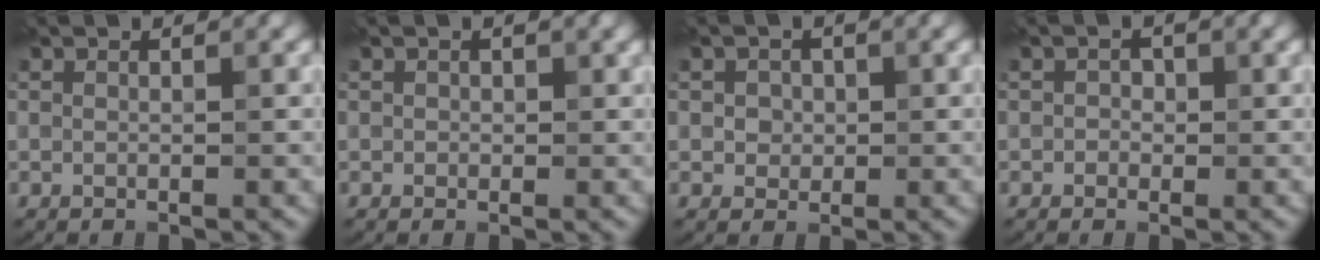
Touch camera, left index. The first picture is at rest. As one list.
[{"total": 0.7, "force": [0.1, 0.7, 0.0], "torque": [0.006, 0.002, -0.001]}, {"total": 1.4, "force": [0.4, 1.3, 0.2], "torque": [0.002, 0.008, -0.002]}, {"total": 1.1, "force": [-0.2, 1.0, 0.2], "torque": [0.014, 0.007, -0.011]}]